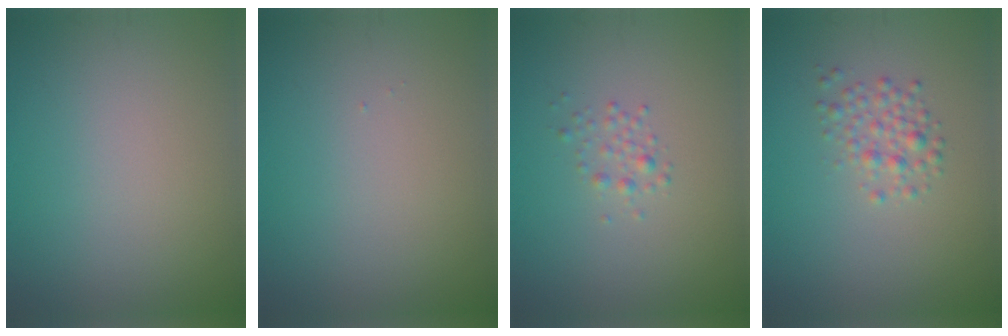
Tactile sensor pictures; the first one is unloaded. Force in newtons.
{"total": 0.0}
{"total": 1.2, "press": 1.2, "slide": 0.0}
{"total": 2.1, "press": 2.1, "slide": 0.1}